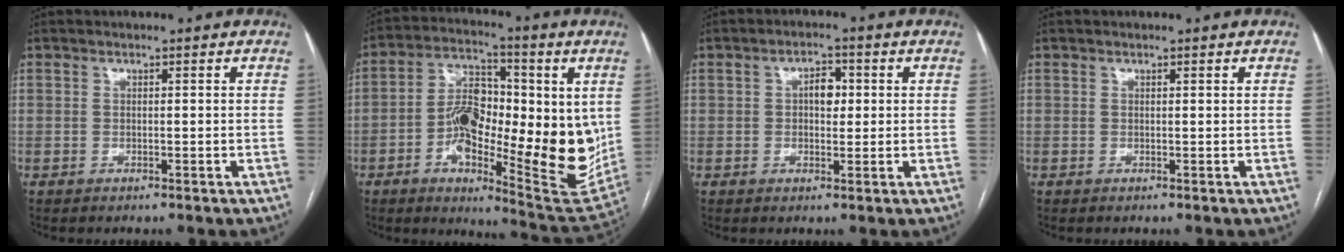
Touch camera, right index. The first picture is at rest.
{"total": 20.7, "force": [-0.9, 7.6, 19.2], "torque": [-0.295, 0.001, -0.012]}
{"total": 3.6, "force": [0.5, 2.1, 2.9], "torque": [-0.046, 0.012, 0.008]}
{"total": 0.0}